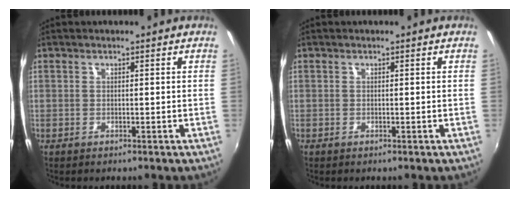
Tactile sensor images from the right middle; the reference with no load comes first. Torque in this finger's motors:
{"motor_torque": [0.35, -0.33, 0.06, 0.01]}